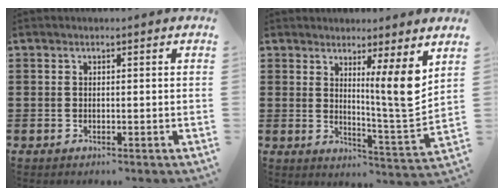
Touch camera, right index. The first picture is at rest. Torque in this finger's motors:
{"motor_torque": [0.36, 0.48, 0.59, 0.04]}